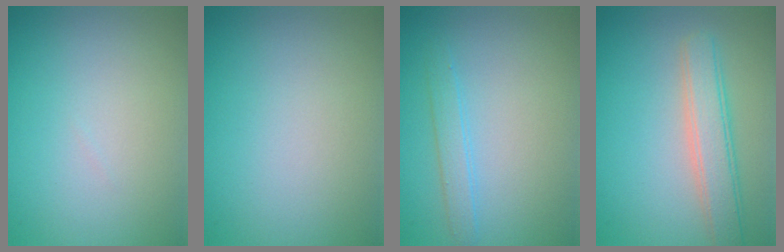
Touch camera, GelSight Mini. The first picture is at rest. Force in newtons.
{"total": 0.0}
{"total": 1.6, "press": 1.6, "slide": 0.1}
{"total": 3.9, "press": 3.9, "slide": 0.2}